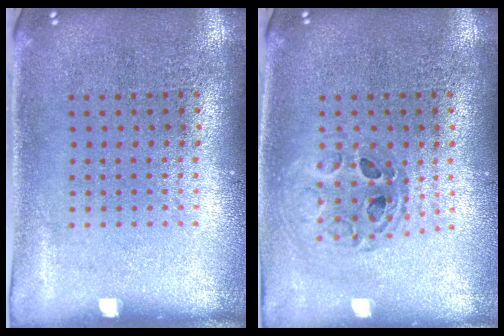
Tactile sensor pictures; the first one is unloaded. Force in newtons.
{"total": 0.7, "press": 0.7, "slide": 0.1}